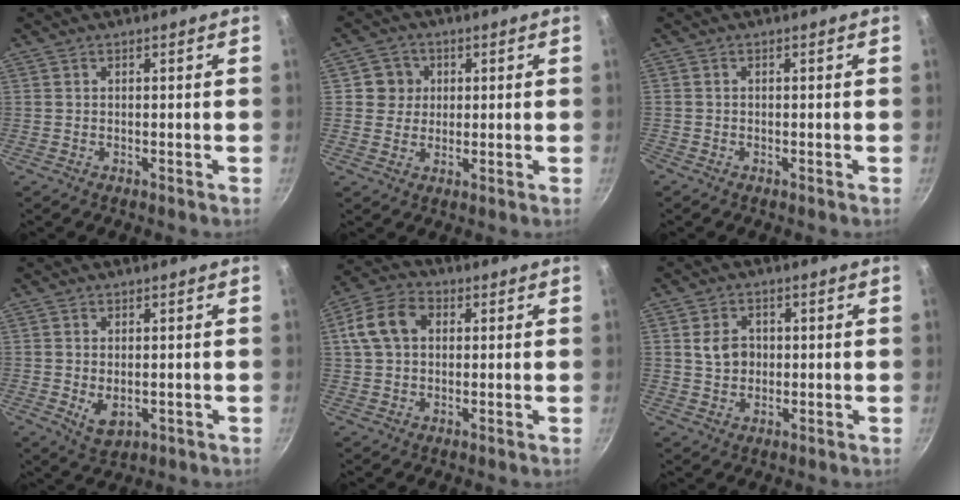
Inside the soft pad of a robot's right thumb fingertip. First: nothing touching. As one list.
[{"total": 4.9, "force": [1.0, 4.7, 0.9], "torque": [0.027, 0.005, 0.009]}, {"total": 0.7, "force": [-0.5, 0.4, 0.1], "torque": [-0.003, 0.001, -0.015]}, {"total": 4.8, "force": [-0.5, 3.1, 3.7], "torque": [-0.061, -0.014, 0.000]}, {"total": 9.6, "force": [2.1, 7.0, 6.3], "torque": [-0.102, 0.019, 0.024]}, {"total": 5.6, "force": [0.7, 4.5, 3.1], "torque": [-0.036, 0.004, 0.011]}]